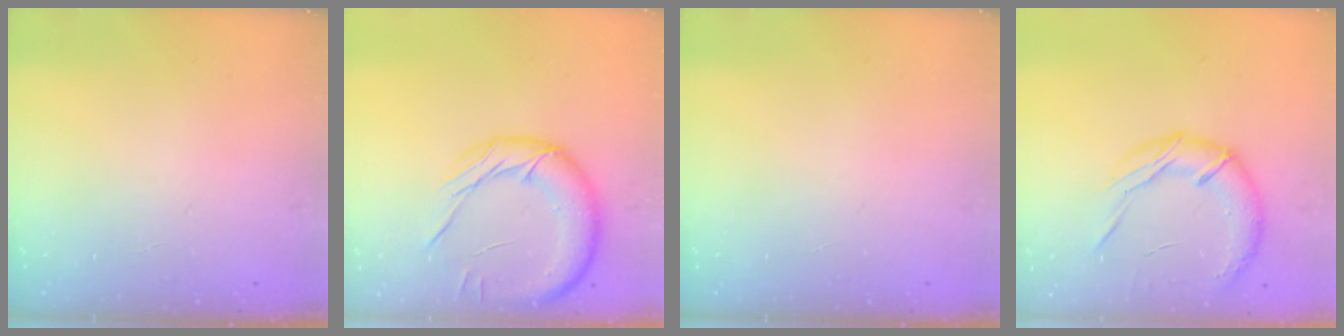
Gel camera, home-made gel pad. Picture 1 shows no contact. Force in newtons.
{"total": 15.2, "press": 15.1, "slide": 1.7}
{"total": 0.0}
{"total": 14.9, "press": 14.7, "slide": 2.3}